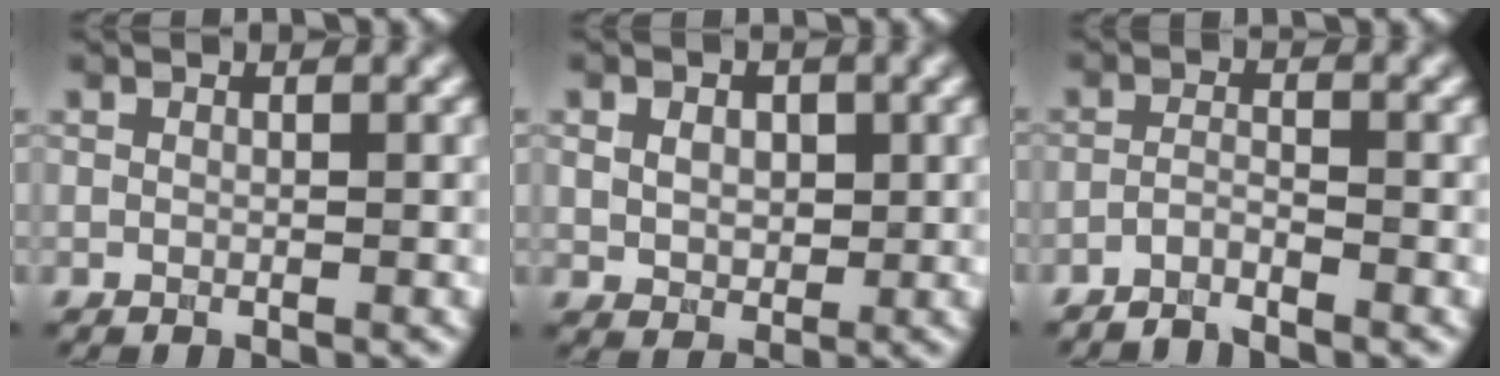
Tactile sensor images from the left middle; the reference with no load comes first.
{"total": 2.9, "force": [0.7, 2.2, 1.7], "torque": [-0.033, 0.000, 0.008]}
{"total": 1.6, "force": [-1.5, 0.1, 0.7], "torque": [-0.012, 0.001, -0.034]}